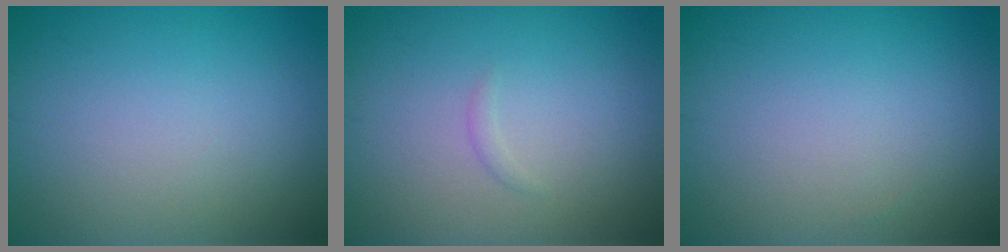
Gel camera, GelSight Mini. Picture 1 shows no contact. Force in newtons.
{"total": 0.5, "press": 0.5, "slide": 0.0}
{"total": 0.0}